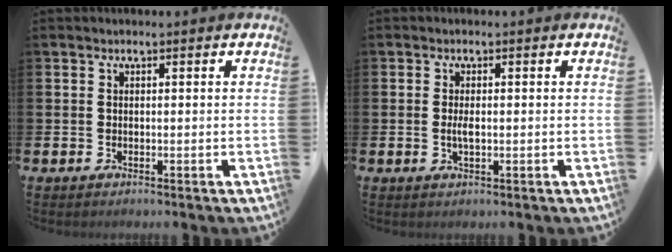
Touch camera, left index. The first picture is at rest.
{"total": 1.6, "force": [-0.1, 0.6, 1.5], "torque": [-0.026, 0.001, -0.004]}